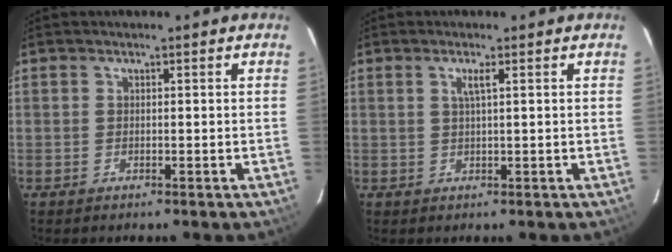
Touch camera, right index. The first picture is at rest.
{"total": 1.7, "force": [0.7, -0.2, 1.6], "torque": [-0.030, 0.000, 0.013]}